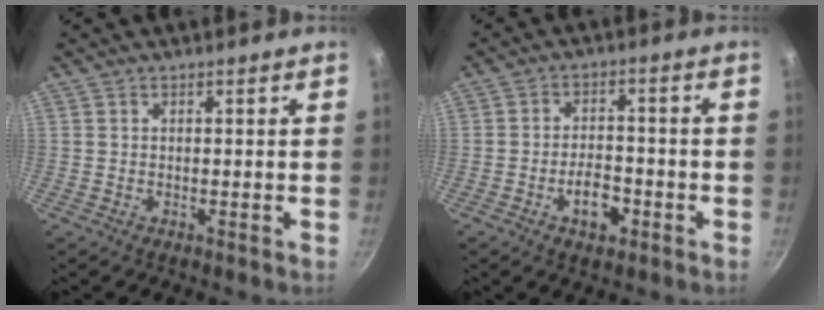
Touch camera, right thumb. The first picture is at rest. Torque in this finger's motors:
{"motor_torque": [-0.20, 0.24, -0.11, -0.03, 0.10]}